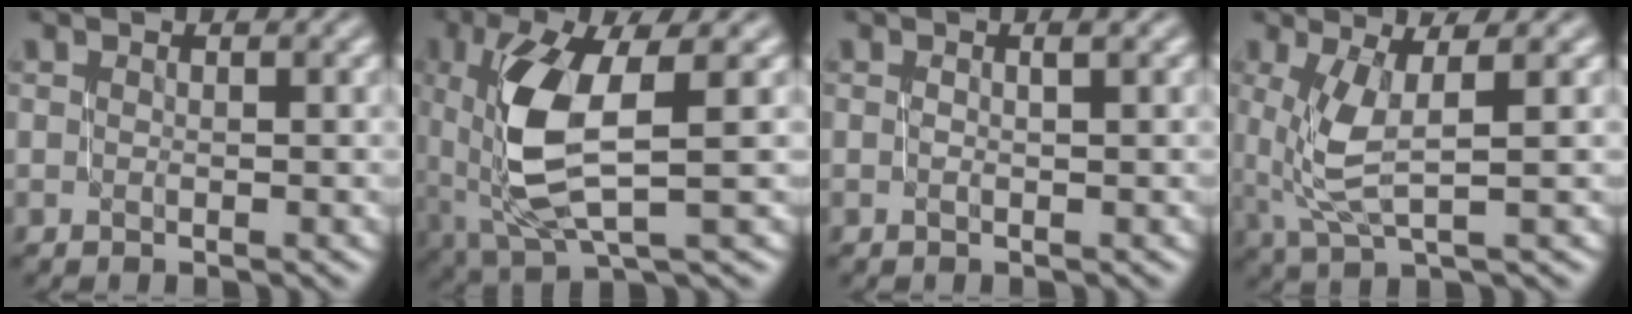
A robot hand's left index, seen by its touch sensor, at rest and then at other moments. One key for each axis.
{"total": 8.1, "fx": 0.6, "fy": 3.1, "fz": 7.4, "tx": -0.162, "ty": -0.008, "tz": 0.020}
{"total": 1.1, "fx": 0.1, "fy": 0.4, "fz": 1.0, "tx": -0.011, "ty": 0.004, "tz": -0.003}
{"total": 4.2, "fx": 0.7, "fy": 1.2, "fz": 3.9, "tx": -0.095, "ty": -0.001, "tz": 0.020}